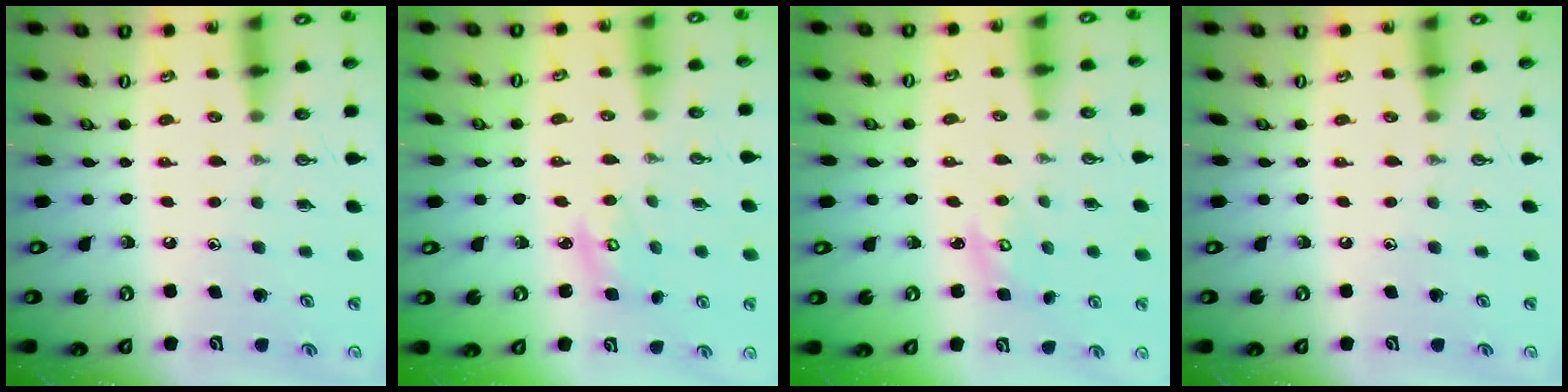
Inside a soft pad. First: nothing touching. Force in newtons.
{"total": 3.1, "press": 3.1, "slide": 0.2}
{"total": 2.5, "press": 2.5, "slide": 0.3}
{"total": 0.0}